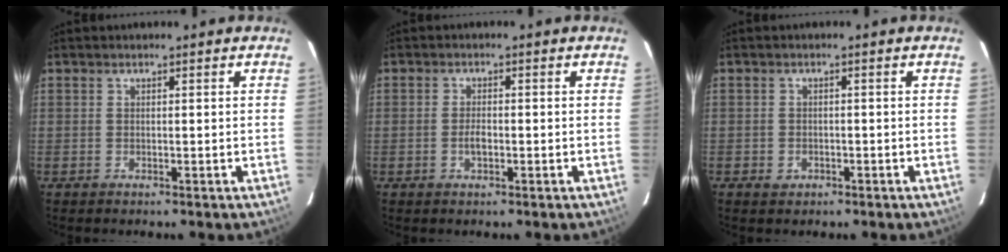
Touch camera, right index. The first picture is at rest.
{"total": 2.3, "force": [-0.7, 1.1, 1.9], "torque": [-0.037, 0.001, -0.013]}
{"total": 2.1, "force": [-1.0, 1.8, 0.5], "torque": [-0.010, 0.001, -0.014]}